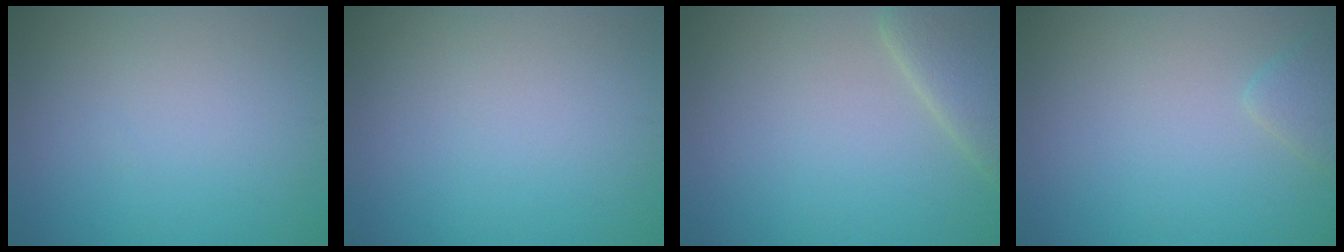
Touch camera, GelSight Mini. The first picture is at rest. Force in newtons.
{"total": 0.0}
{"total": 4.4, "press": 4.4, "slide": 0.6}
{"total": 1.4, "press": 1.4, "slide": 0.1}